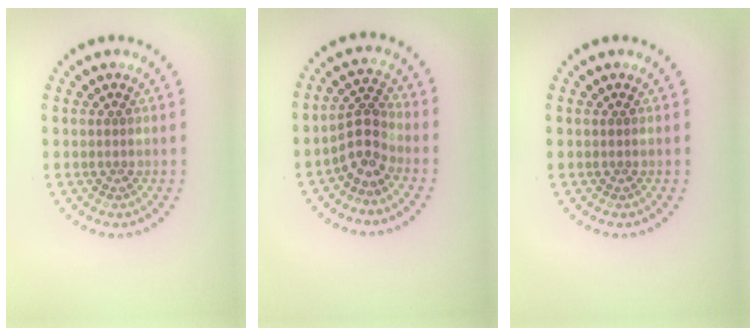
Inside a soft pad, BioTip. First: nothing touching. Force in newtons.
{"total": 2.7, "press": 2.2, "slide": 1.6}
{"total": 0.0}